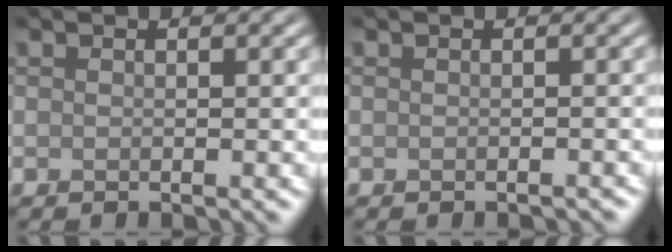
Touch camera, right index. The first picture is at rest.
{"total": 0.7, "force": [-0.7, 0.1, 0.2], "torque": [-0.002, -0.001, -0.009]}